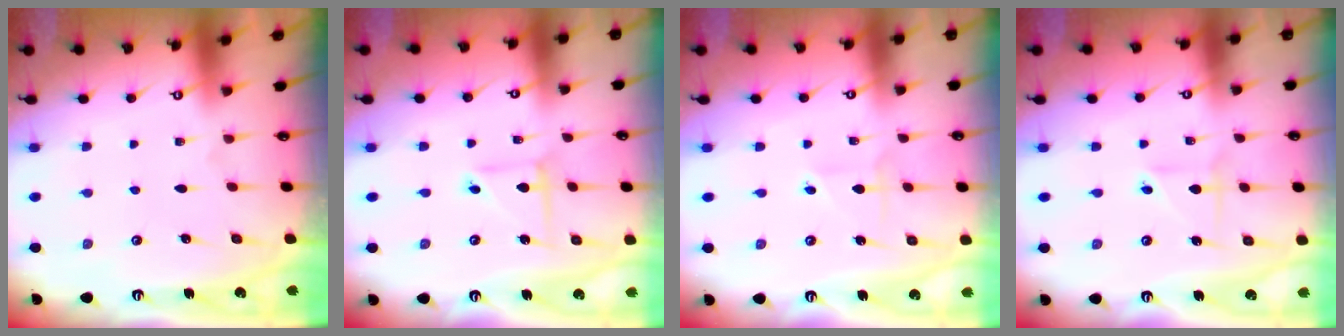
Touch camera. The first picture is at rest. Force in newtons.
{"total": 4.1, "press": 4.1, "slide": 0.4}
{"total": 3.2, "press": 3.2, "slide": 0.3}
{"total": 2.1, "press": 2.1, "slide": 0.6}